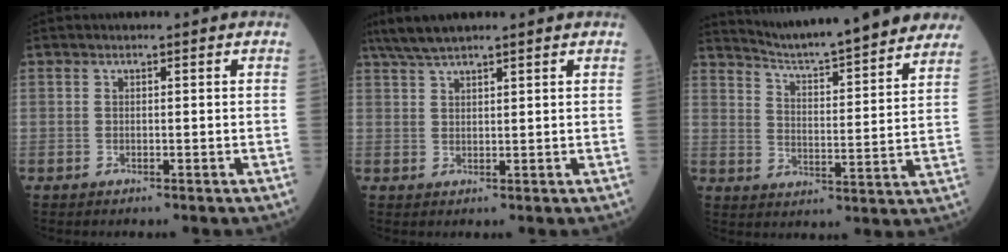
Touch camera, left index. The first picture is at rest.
{"total": 4.9, "force": [4.1, 0.1, 2.8], "torque": [-0.057, 0.025, 0.078]}
{"total": 20.7, "force": [18.9, 1.2, 8.4], "torque": [-0.122, -0.030, 0.251]}